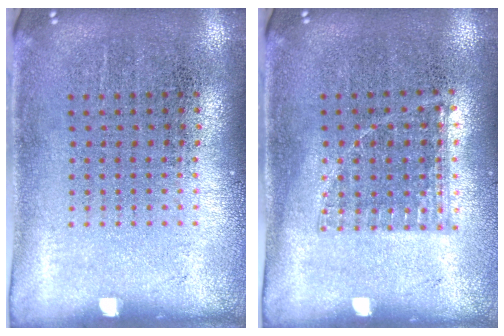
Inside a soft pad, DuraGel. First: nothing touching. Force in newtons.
{"total": 0.8, "press": 0.8, "slide": 0.2}